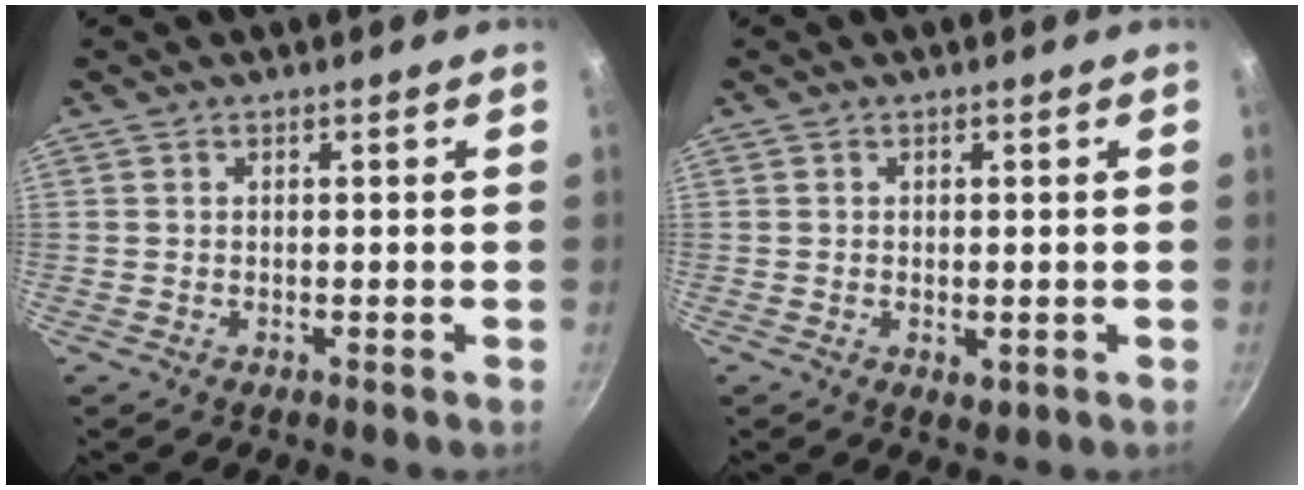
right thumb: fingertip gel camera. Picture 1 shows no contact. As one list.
[{"total": 1.8, "force": [-0.2, 1.1, 1.4], "torque": [-0.020, -0.005, 0.000]}]